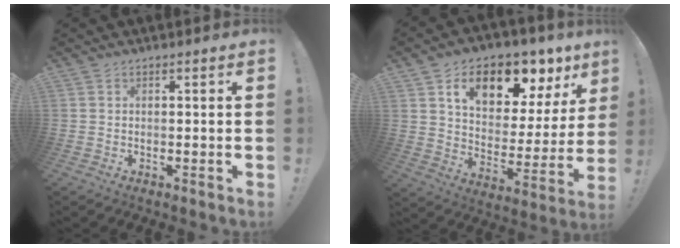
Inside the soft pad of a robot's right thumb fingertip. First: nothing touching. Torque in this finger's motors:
{"motor_torque": [2.35, 2.58, 0.36, 0.04, 0.07]}